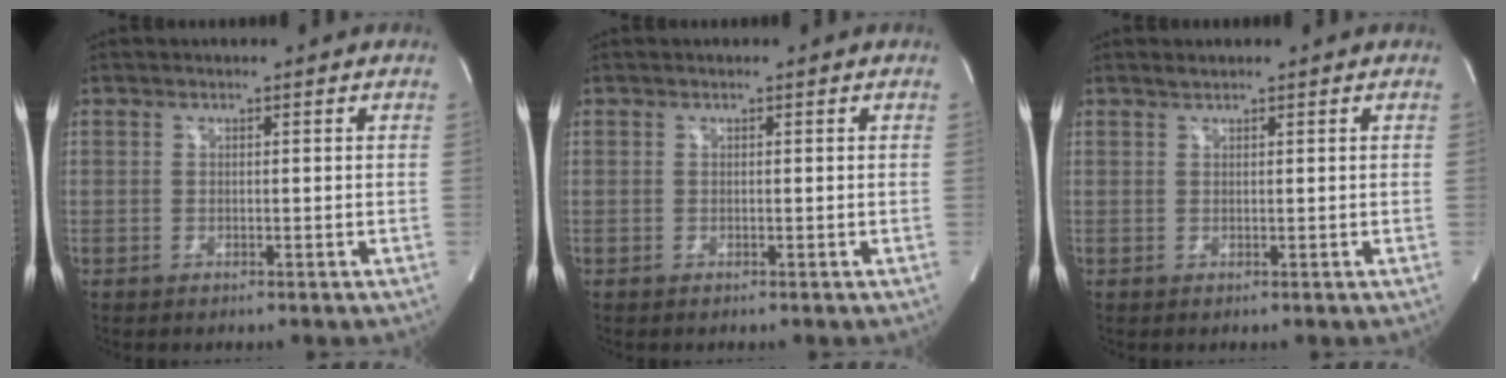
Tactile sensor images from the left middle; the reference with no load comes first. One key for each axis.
{"total": 0.0}
{"total": 0.5, "fx": 0.5, "fy": 0.0, "fz": 0.1, "tx": -0.008, "ty": 0.005, "tz": 0.013}